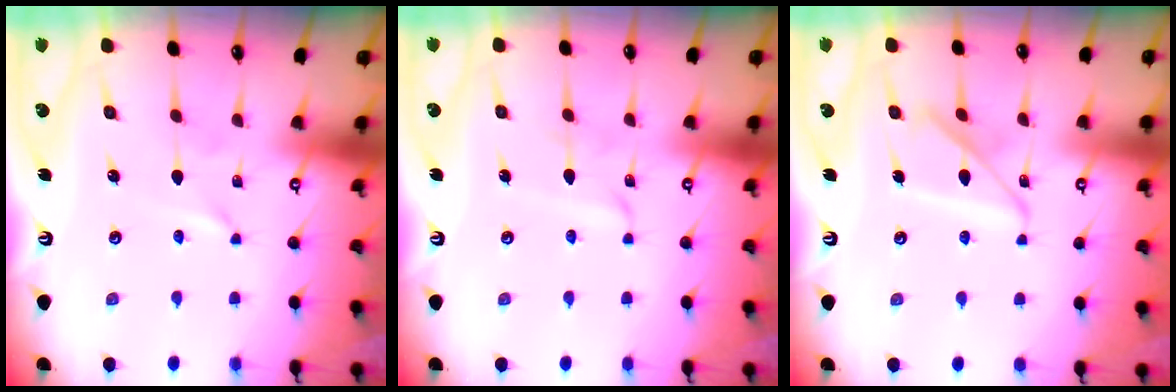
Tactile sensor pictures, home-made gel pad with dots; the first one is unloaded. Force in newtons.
{"total": 2.7, "press": 2.7, "slide": 0.1}
{"total": 13.3, "press": 13.3, "slide": 1.2}